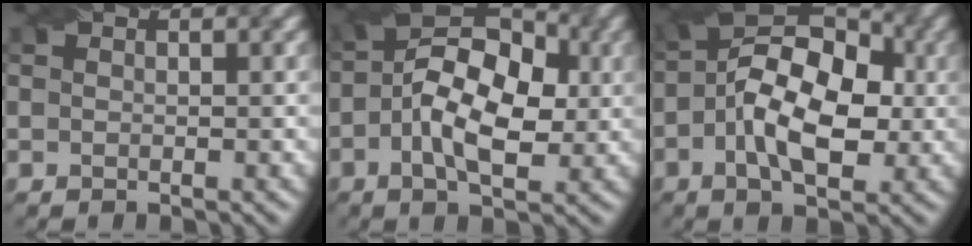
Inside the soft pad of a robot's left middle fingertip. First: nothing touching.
{"total": 9.3, "force": [-0.2, 5.1, 7.8], "torque": [-0.126, 0.014, -0.007]}
{"total": 10.4, "force": [-0.5, 5.6, 8.7], "torque": [-0.142, 0.017, -0.015]}